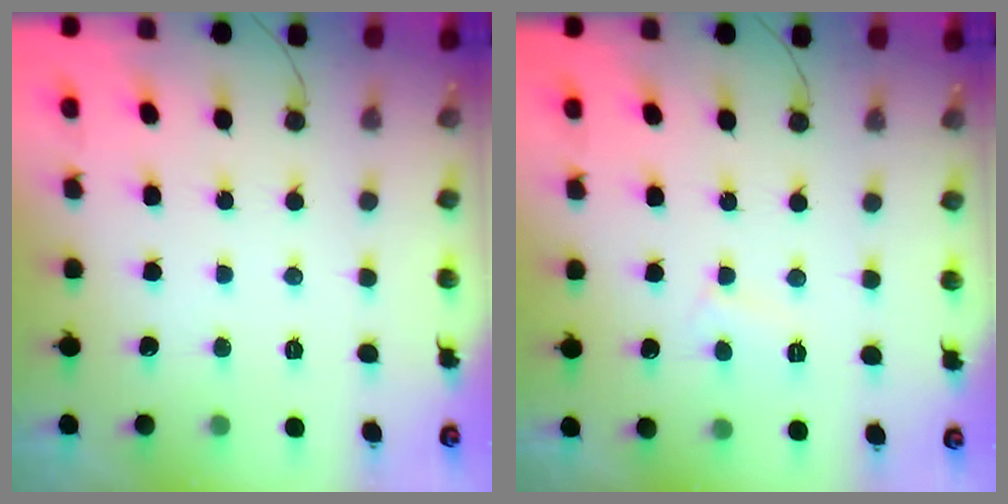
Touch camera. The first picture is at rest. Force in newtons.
{"total": 3.7, "press": 3.7, "slide": 0.4}